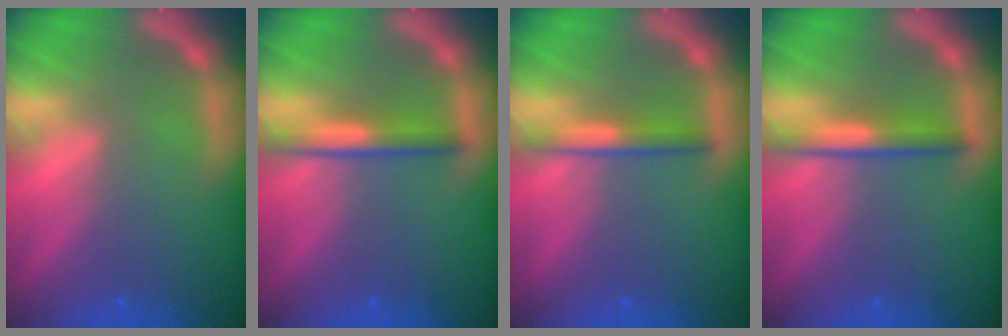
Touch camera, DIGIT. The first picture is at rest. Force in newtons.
{"total": 3.0}
{"total": 2.5}
{"total": 3.0}